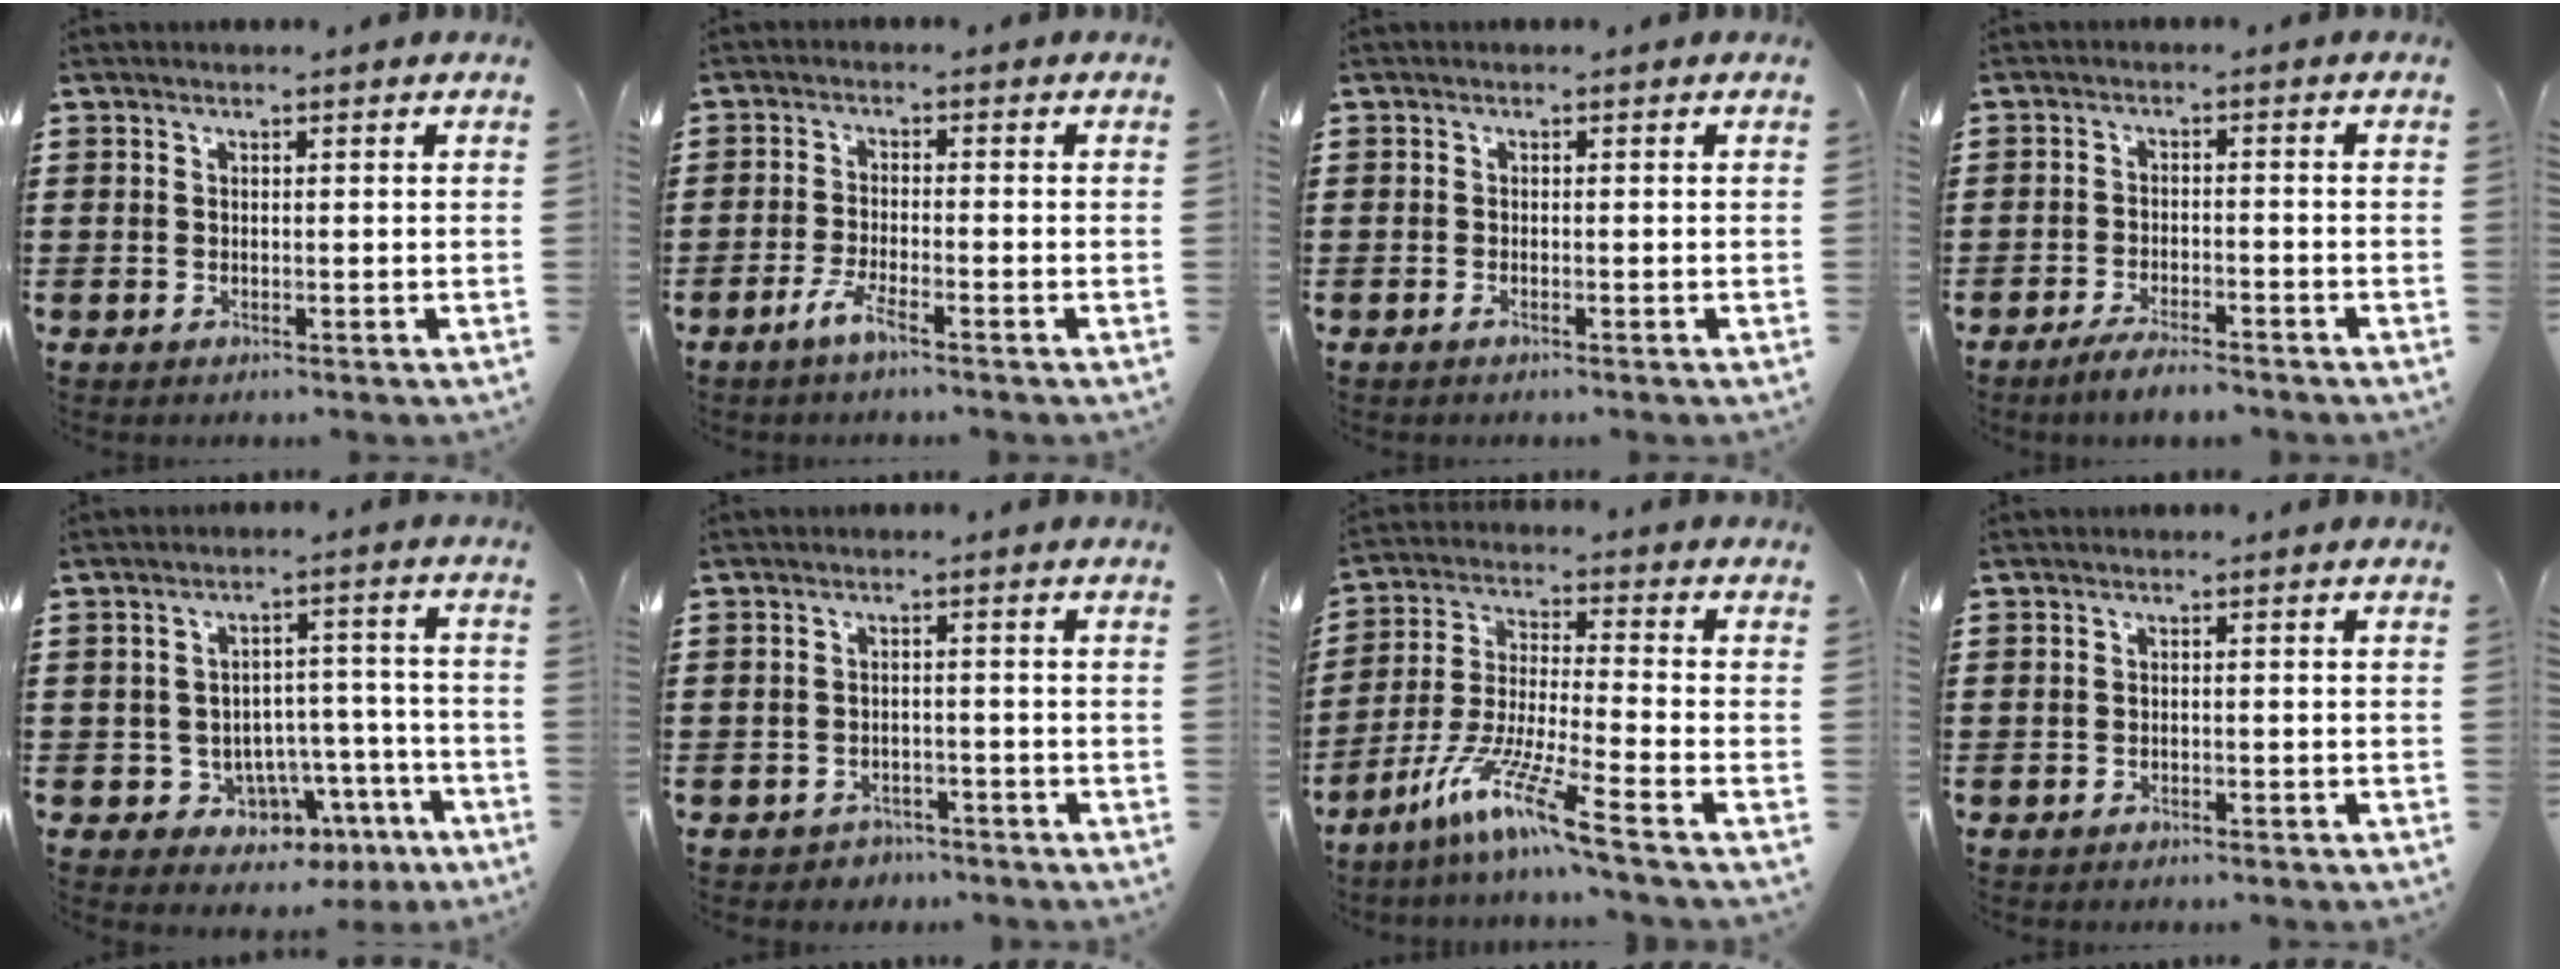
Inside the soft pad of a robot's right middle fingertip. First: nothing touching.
{"total": 3.7, "force": [-2.3, 0.3, 2.9], "torque": [-0.061, -0.004, -0.046]}
{"total": 0.5, "force": [-0.3, 0.0, 0.4], "torque": [-0.009, -0.003, -0.006]}
{"total": 3.6, "force": [-3.2, 0.2, 1.5], "torque": [-0.024, 0.002, -0.063]}
{"total": 5.5, "force": [-3.4, 4.0, 1.5], "torque": [-0.037, 0.020, -0.059]}
{"total": 1.9, "force": [-1.8, 0.6, -0.1], "torque": [-0.006, 0.002, -0.042]}
{"total": 10.4, "force": [-7.6, 0.2, 7.1], "torque": [-0.149, -0.007, -0.154]}
{"total": 0.8, "force": [-0.7, 0.2, 0.2], "torque": [-0.006, -0.001, -0.015]}